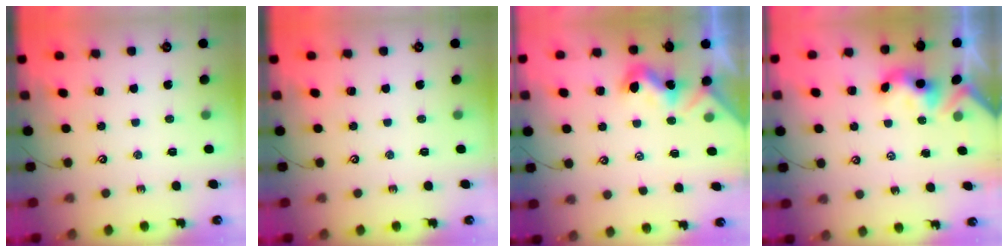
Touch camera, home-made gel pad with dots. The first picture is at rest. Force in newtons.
{"total": 0.0}
{"total": 1.3, "press": 1.2, "slide": 0.3}
{"total": 3.7, "press": 3.7, "slide": 0.2}